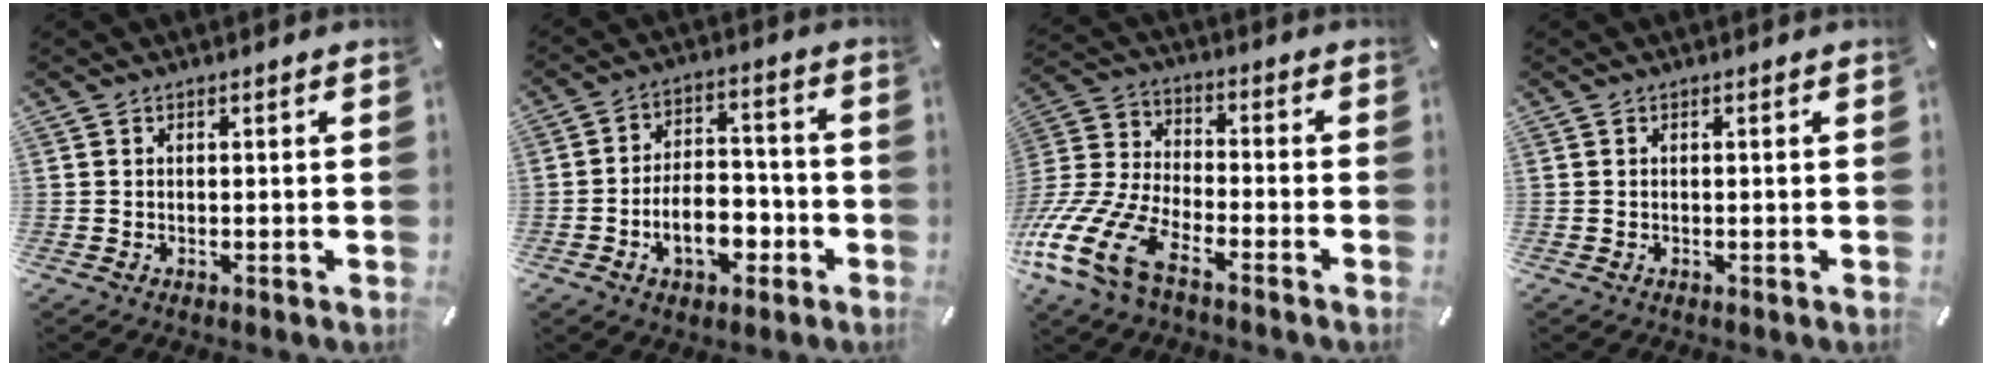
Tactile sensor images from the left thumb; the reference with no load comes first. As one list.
[{"total": 10.8, "force": [-4.1, 7.1, 7.1], "torque": [-0.114, 0.019, -0.071]}, {"total": 15.8, "force": [-10.6, 7.1, 9.4], "torque": [-0.213, 0.039, -0.200]}, {"total": 0.0}]